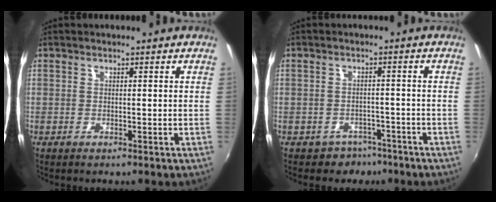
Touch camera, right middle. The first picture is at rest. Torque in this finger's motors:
{"motor_torque": [-0.13, 0.04, 0.05, 0.02]}